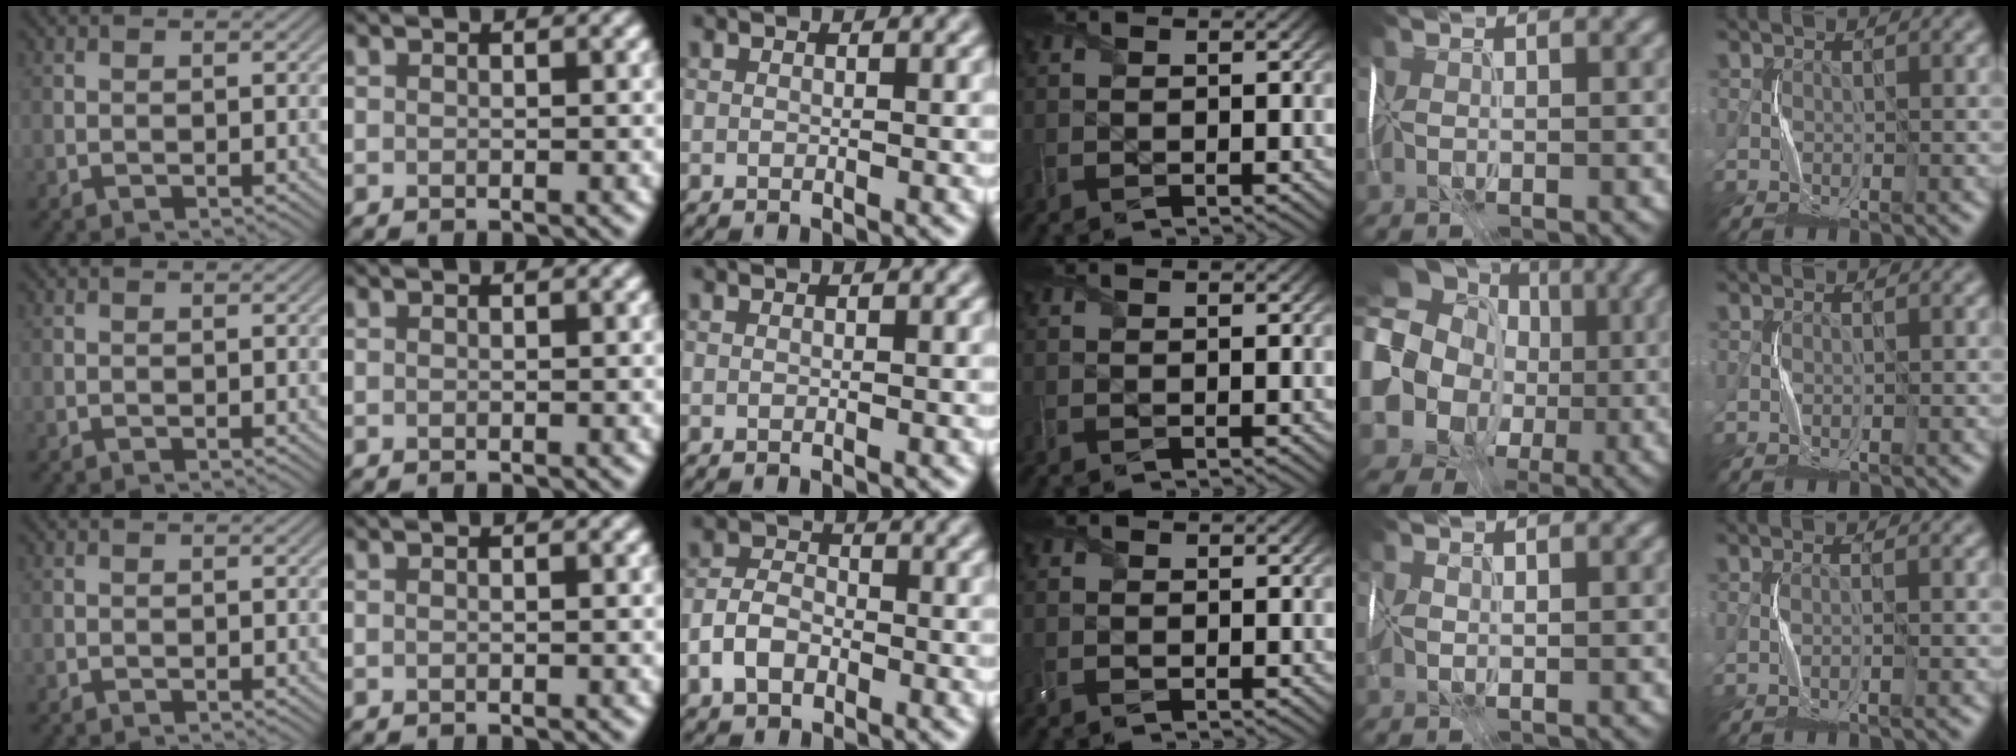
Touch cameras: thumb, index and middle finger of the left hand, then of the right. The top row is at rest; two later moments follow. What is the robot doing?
{"motion": "wrap", "object": "scarf"}